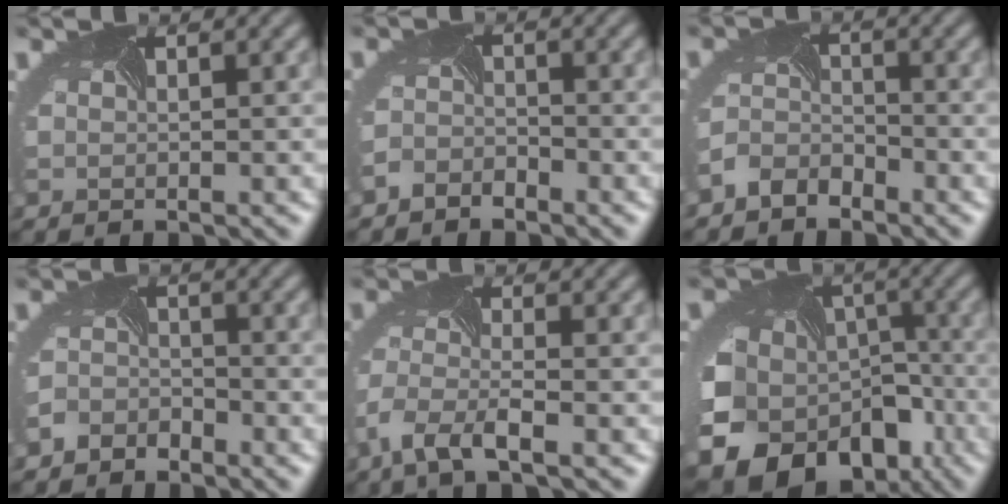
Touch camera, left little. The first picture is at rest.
{"total": 1.8, "force": [-1.7, 0.6, 0.1], "torque": [-0.008, -0.003, -0.037]}
{"total": 2.9, "force": [-2.6, 1.3, 0.3], "torque": [-0.013, 0.000, -0.058]}
{"total": 2.4, "force": [-2.1, 1.1, 0.0], "torque": [-0.005, -0.002, -0.048]}
{"total": 3.6, "force": [-2.3, 0.8, 2.7], "torque": [-0.067, -0.012, -0.053]}
{"total": 19.5, "force": [-8.6, 14.9, 9.2], "torque": [-0.190, -0.065, -0.124]}